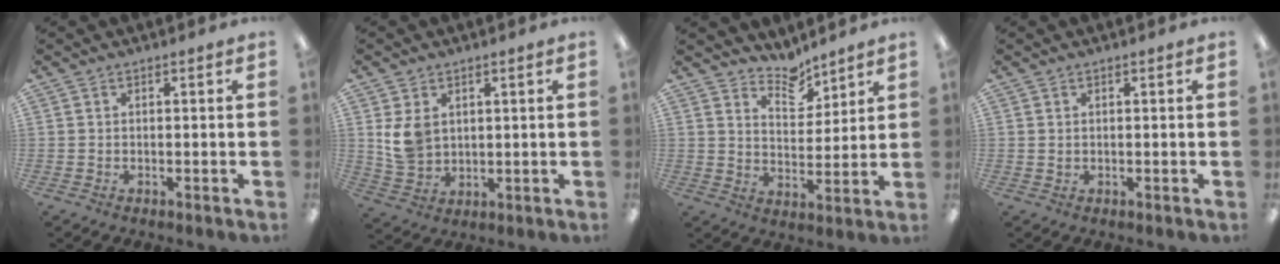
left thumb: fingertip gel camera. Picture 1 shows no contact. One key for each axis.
{"total": 6.8, "fx": 2.5, "fy": 5.2, "fz": 3.6, "tx": -0.069, "ty": -0.001, "tz": 0.049}
{"total": 7.3, "fx": 6.6, "fy": 2.8, "fz": 1.4, "tx": -0.010, "ty": -0.051, "tz": 0.120}
{"total": 0.8, "fx": 0.5, "fy": 0.5, "fz": 0.5, "tx": -0.011, "ty": 0.002, "tz": 0.008}